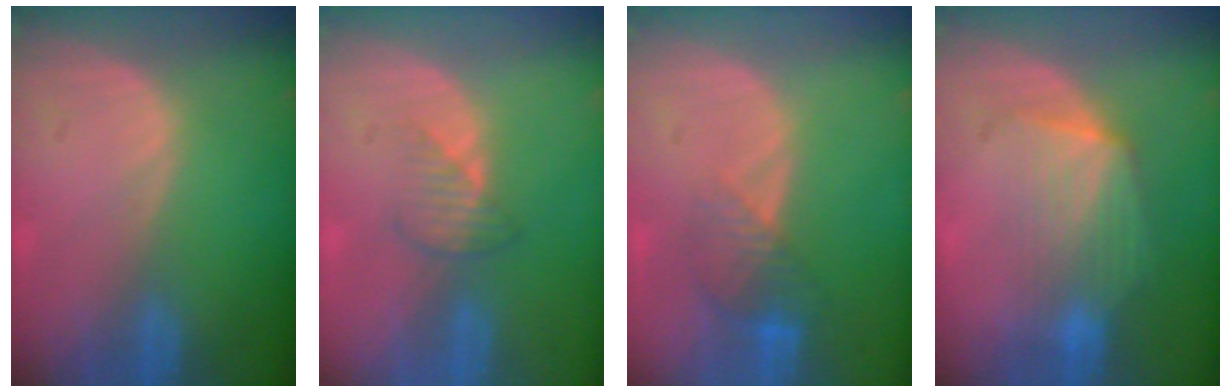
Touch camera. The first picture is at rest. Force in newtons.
{"total": 2.5, "press": 2.5, "slide": 0.4}
{"total": 4.2, "press": 3.8, "slide": 1.7}
{"total": 7.3, "press": 6.9, "slide": 2.6}